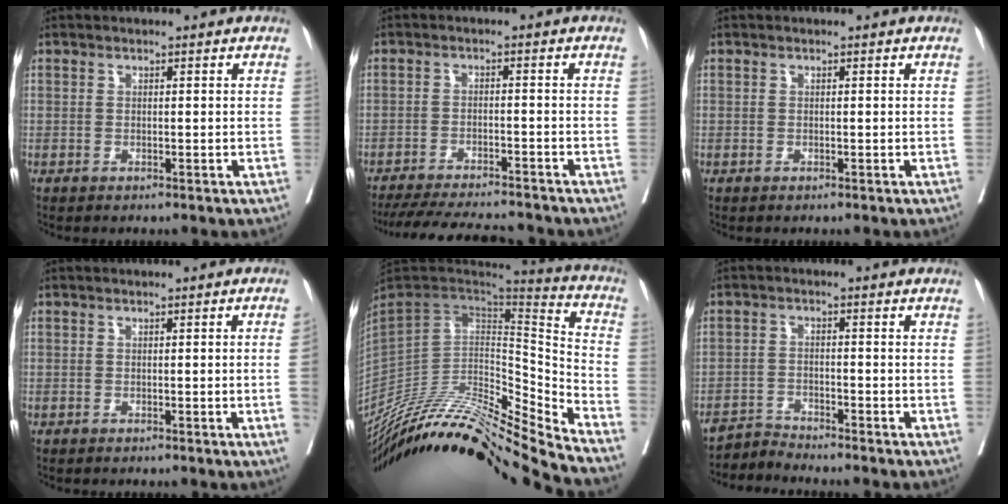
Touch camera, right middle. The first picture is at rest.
{"total": 13.7, "force": [-12.6, 1.8, 5.0], "torque": [-0.084, -0.011, -0.179]}
{"total": 0.6, "force": [-0.1, 0.6, -0.1], "torque": [0.006, 0.006, -0.006]}
{"total": 1.7, "force": [-0.5, -0.2, 1.6], "torque": [-0.023, 0.006, -0.006]}
{"total": 29.4, "force": [-25.9, 0.7, 14.0], "torque": [-0.221, -0.025, -0.421]}
{"total": 3.1, "force": [-2.8, -0.5, -1.1], "torque": [0.028, -0.012, -0.052]}